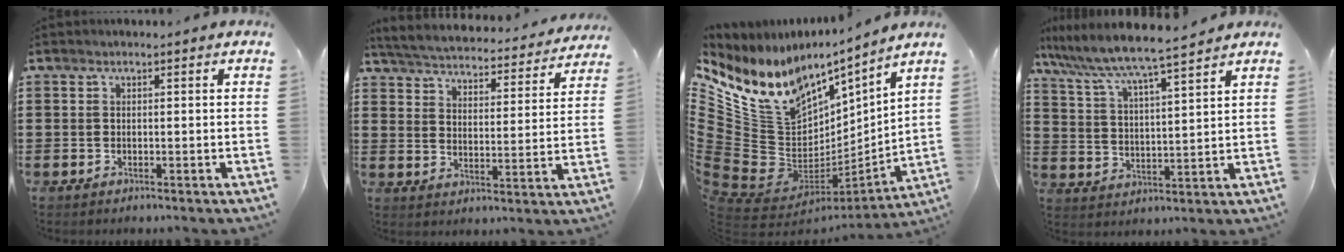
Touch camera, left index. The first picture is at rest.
{"total": 4.2, "force": [4.1, -0.1, 0.4], "torque": [-0.032, -0.034, 0.065]}
{"total": 13.0, "force": [5.7, 9.6, 6.7], "torque": [-0.169, -0.061, 0.097]}
{"total": 6.5, "force": [6.0, -0.5, 2.5], "torque": [-0.075, -0.042, 0.098]}